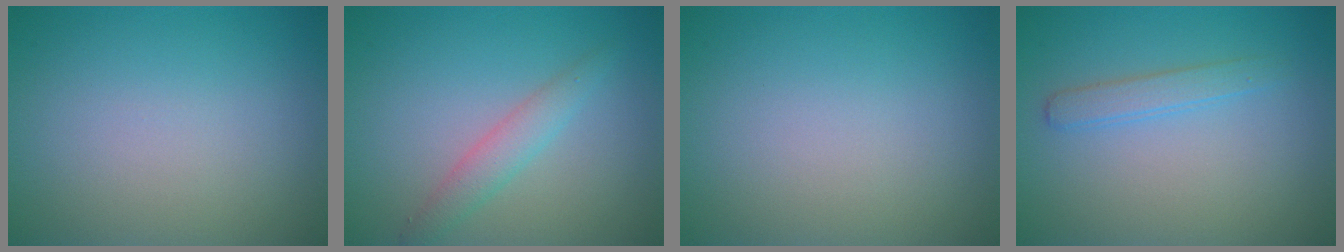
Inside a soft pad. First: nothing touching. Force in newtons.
{"total": 2.2, "press": 2.2, "slide": 0.1}
{"total": 0.0}
{"total": 1.7, "press": 1.7, "slide": 0.1}